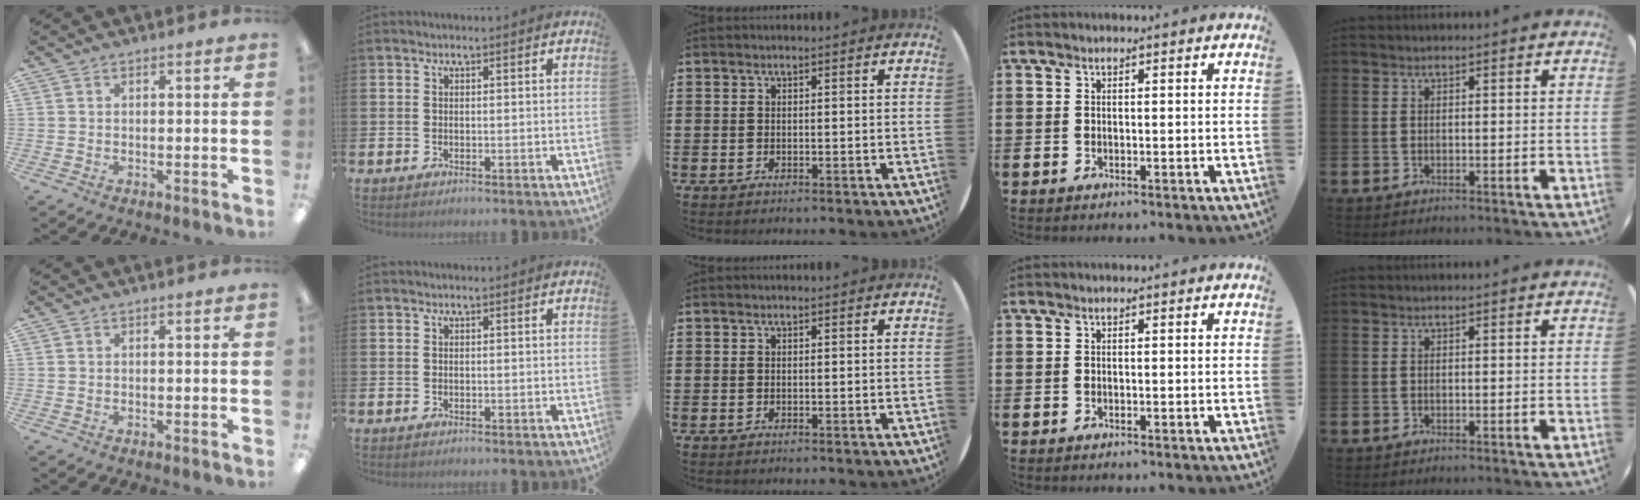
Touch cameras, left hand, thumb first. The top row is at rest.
{}